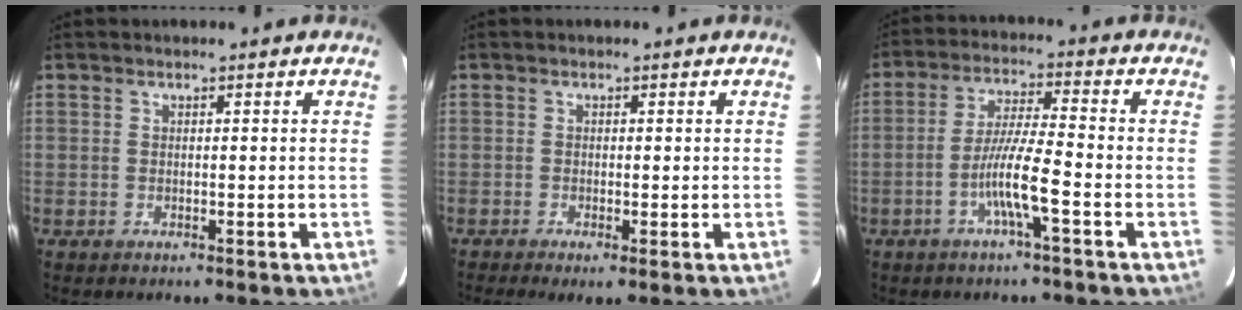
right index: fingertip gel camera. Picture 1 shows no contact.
{"total": 3.2, "force": [-1.4, 0.9, 2.7], "torque": [-0.049, -0.011, -0.024]}
{"total": 7.6, "force": [-2.9, -0.3, 7.1], "torque": [-0.136, 0.002, -0.057]}